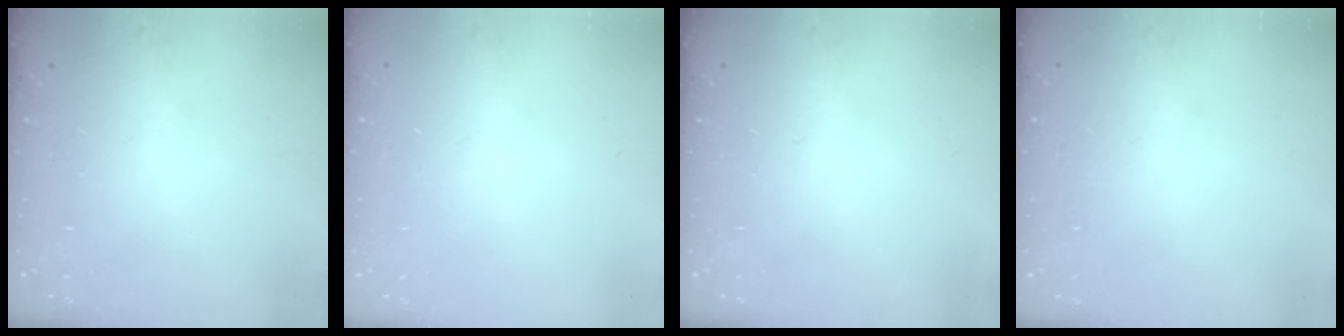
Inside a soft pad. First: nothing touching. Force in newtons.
{"total": 0.0}
{"total": 0.0}
{"total": 0.0}